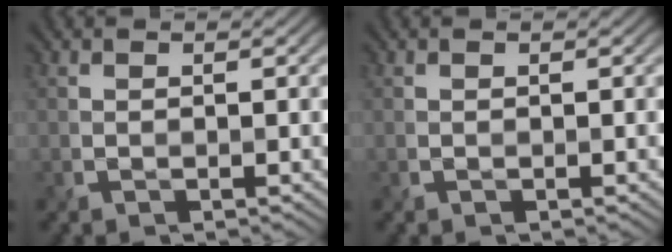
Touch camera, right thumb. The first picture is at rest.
{"total": 0.0}